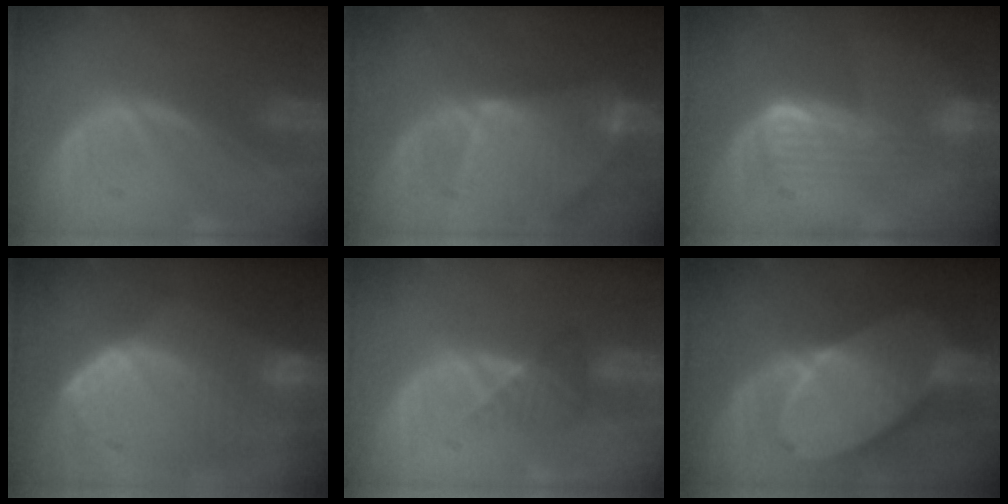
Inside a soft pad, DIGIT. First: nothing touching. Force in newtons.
{"total": 9.5, "press": 8.3, "slide": 4.6}
{"total": 6.6, "press": 6.3, "slide": 1.9}
{"total": 10.7, "press": 9.4, "slide": 5.2}
{"total": 3.4, "press": 3.0, "slide": 1.5}
{"total": 10.8, "press": 10.8, "slide": 0.6}